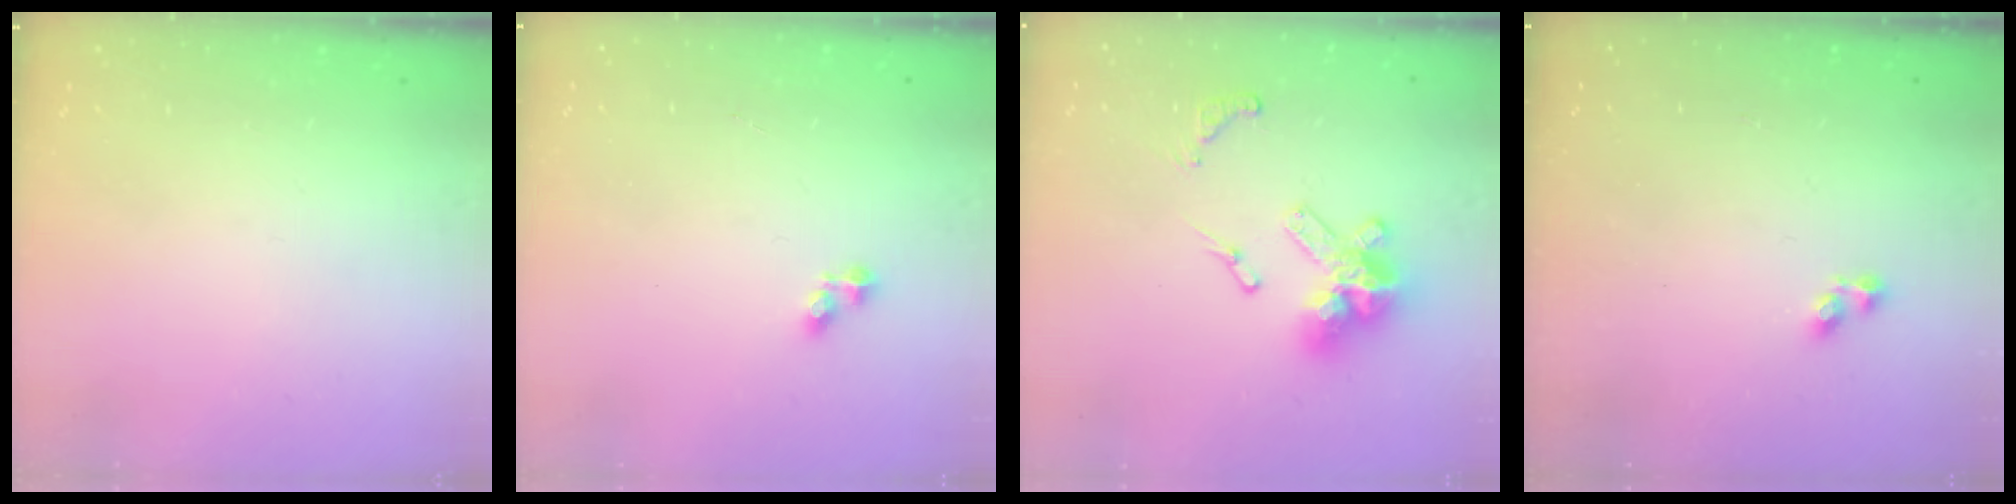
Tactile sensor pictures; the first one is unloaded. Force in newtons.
{"total": 2.1, "press": 2.1, "slide": 0.3}
{"total": 14.1, "press": 14.1, "slide": 0.9}
{"total": 1.9, "press": 1.9, "slide": 0.3}